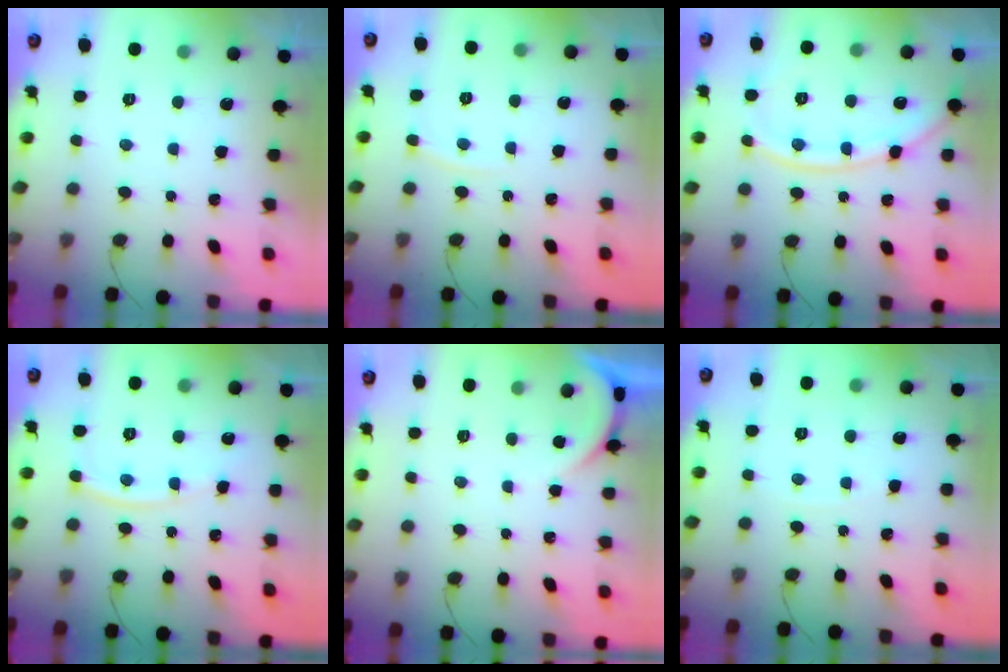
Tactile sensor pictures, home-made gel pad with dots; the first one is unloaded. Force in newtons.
{"total": 3.3, "press": 3.3, "slide": 0.4}
{"total": 12.7, "press": 12.6, "slide": 1.7}
{"total": 8.6, "press": 8.5, "slide": 1.0}
{"total": 2.0, "press": 2.0, "slide": 0.2}
{"total": 2.3, "press": 2.3, "slide": 0.3}